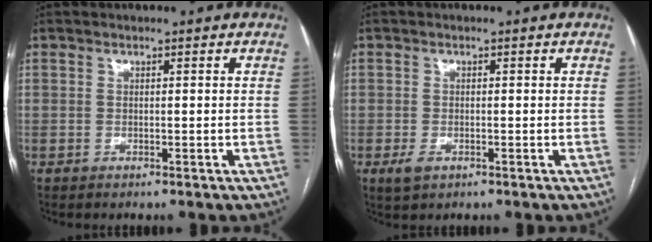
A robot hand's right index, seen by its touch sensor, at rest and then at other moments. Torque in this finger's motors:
{"motor_torque": [-0.04, -0.07, -0.26, -0.12]}